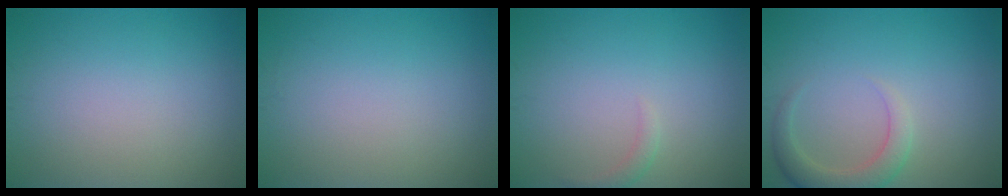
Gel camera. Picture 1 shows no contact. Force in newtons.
{"total": 0.0}
{"total": 1.0, "press": 1.0, "slide": 0.1}
{"total": 3.1, "press": 3.1, "slide": 0.4}